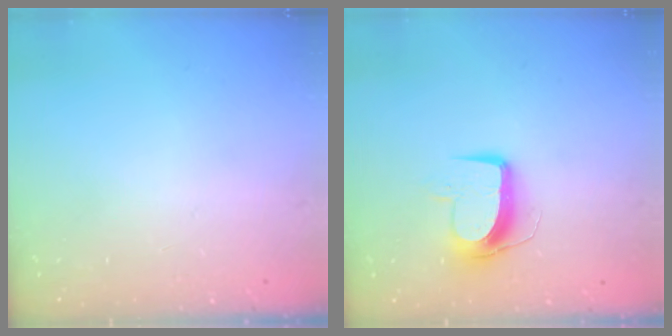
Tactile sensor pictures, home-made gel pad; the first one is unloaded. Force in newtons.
{"total": 9.8, "press": 9.7, "slide": 0.7}